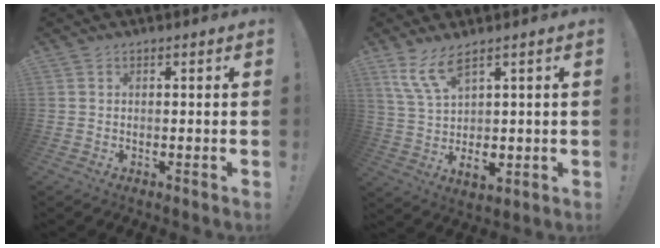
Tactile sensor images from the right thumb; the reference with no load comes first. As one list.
[{"total": 10.0, "force": [4.0, 3.7, 8.4], "torque": [-0.159, -0.027, 0.079]}]